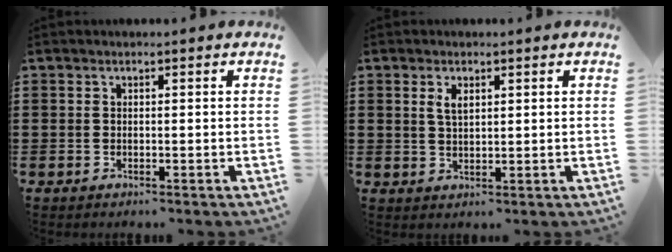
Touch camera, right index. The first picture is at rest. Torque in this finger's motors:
{"motor_torque": [0.68, 0.33, 0.16, 0.04]}